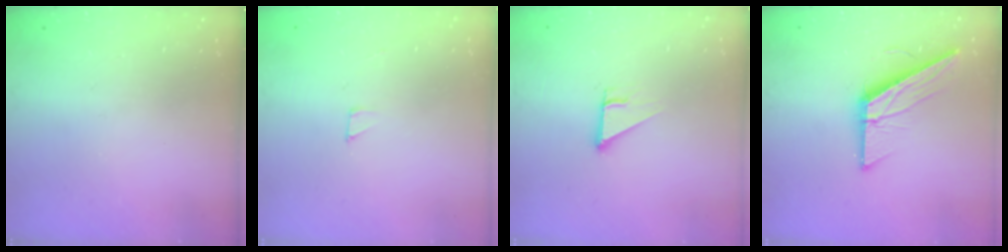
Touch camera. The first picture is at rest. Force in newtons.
{"total": 2.0, "press": 2.0, "slide": 0.0}
{"total": 2.5, "press": 2.5, "slide": 0.1}
{"total": 12.7, "press": 12.7, "slide": 0.6}